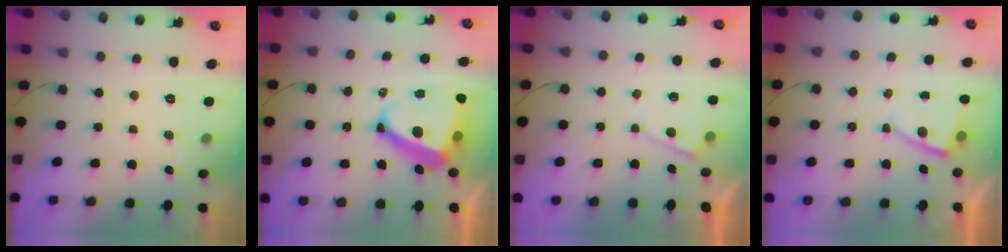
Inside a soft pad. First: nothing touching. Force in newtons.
{"total": 13.1, "press": 13.0, "slide": 1.7}
{"total": 1.2, "press": 1.2, "slide": 0.1}
{"total": 2.7, "press": 2.6, "slide": 0.3}